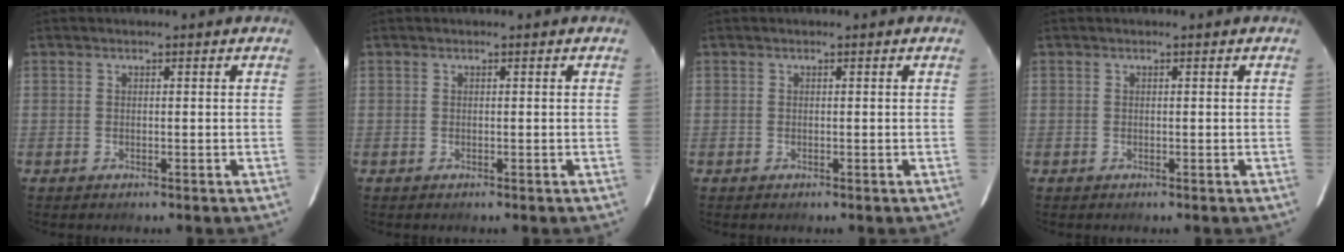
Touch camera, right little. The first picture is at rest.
{"total": 0.0}
{"total": 0.0}
{"total": 0.0}